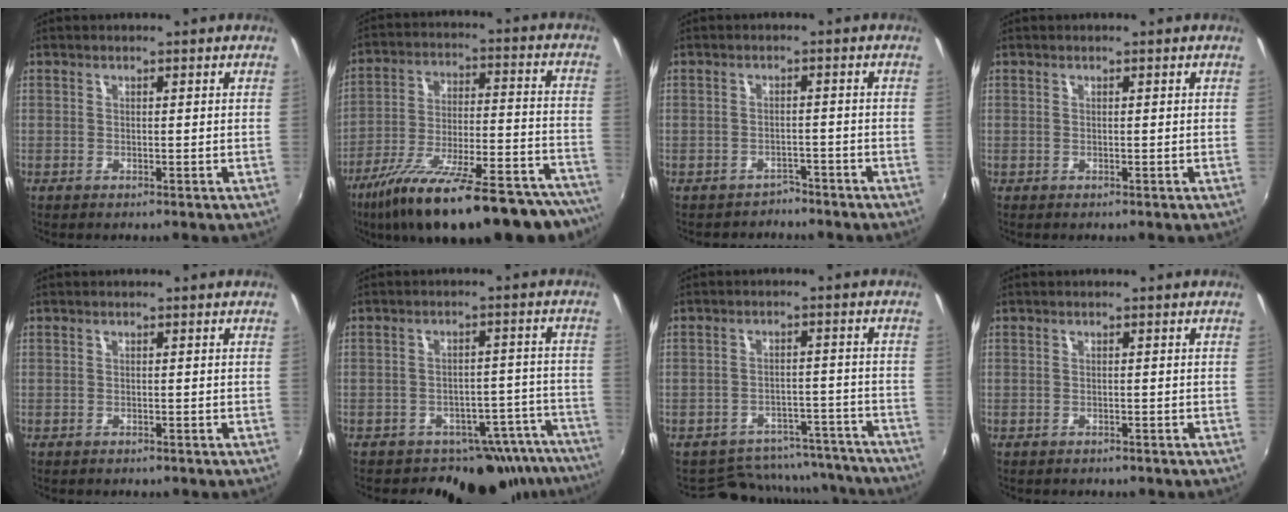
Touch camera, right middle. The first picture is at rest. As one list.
[{"total": 30.8, "force": [-25.0, 7.3, 16.5], "torque": [-0.256, -0.044, -0.348]}, {"total": 3.6, "force": [-3.1, 1.8, 0.3], "torque": [-0.012, 0.001, -0.041]}, {"total": 0.0}, {"total": 0.0}, {"total": 13.4, "force": [-11.2, 7.0, 2.2], "torque": [-0.010, 0.048, -0.124]}, {"total": 16.2, "force": [-14.5, 6.2, 3.6], "torque": [-0.075, 0.036, -0.168]}, {"total": 0.8, "force": [-0.6, 0.3, 0.4], "torque": [-0.012, -0.002, -0.005]}]